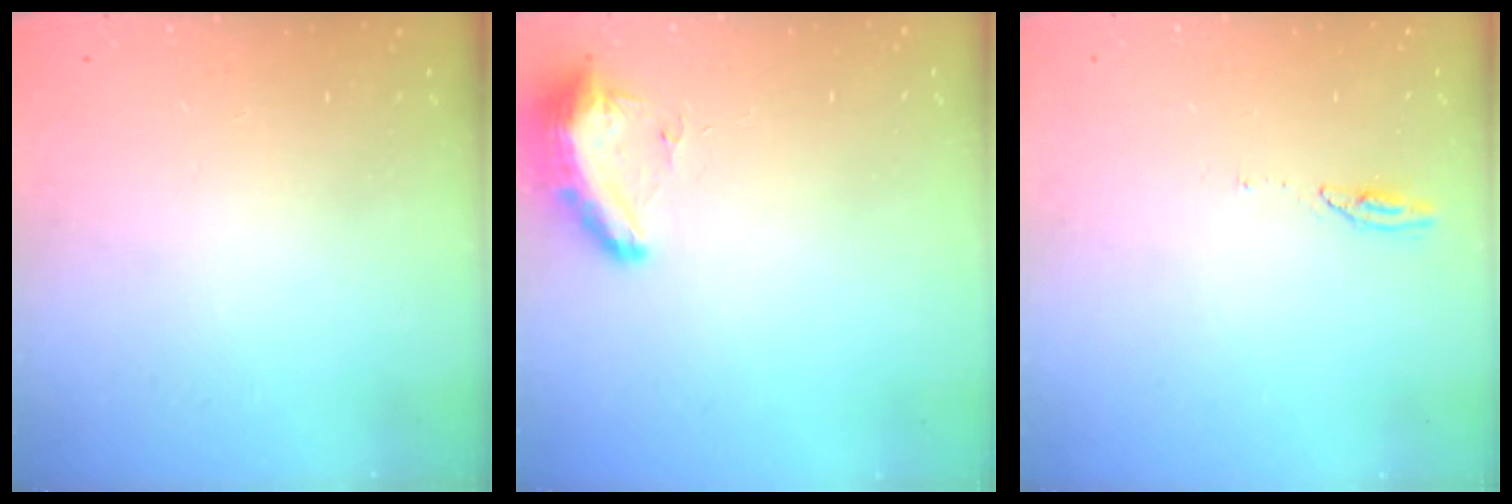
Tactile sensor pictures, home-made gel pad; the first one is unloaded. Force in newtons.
{"total": 10.2, "press": 9.3, "slide": 4.2}
{"total": 3.3, "press": 3.3, "slide": 0.3}